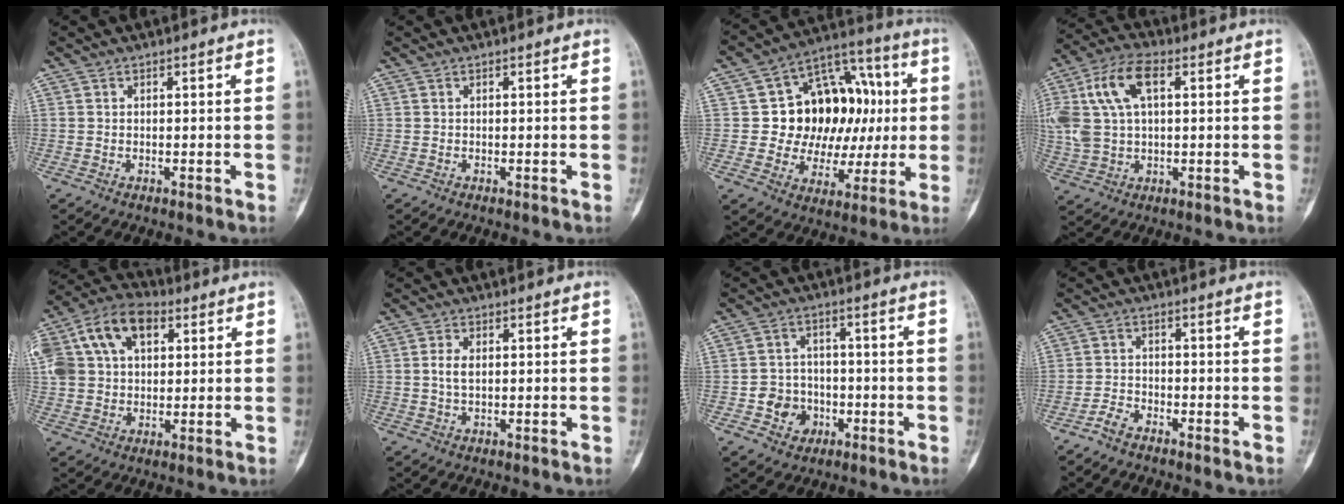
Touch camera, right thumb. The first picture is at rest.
{"total": 0.0}
{"total": 20.3, "force": [2.0, 15.0, 13.5], "torque": [-0.125, 0.035, 0.041]}
{"total": 14.2, "force": [3.6, 7.9, 11.2], "torque": [-0.242, 0.024, 0.069]}
{"total": 19.2, "force": [6.4, 12.9, 12.7], "torque": [-0.257, 0.036, 0.108]}
{"total": 2.7, "force": [0.3, 1.4, 2.2], "torque": [-0.050, 0.002, 0.006]}
{"total": 6.5, "force": [-2.2, 5.8, 2.2], "torque": [-0.004, 0.018, -0.034]}
{"total": 2.7, "force": [-2.2, 0.9, 1.1], "torque": [-0.028, 0.014, -0.046]}